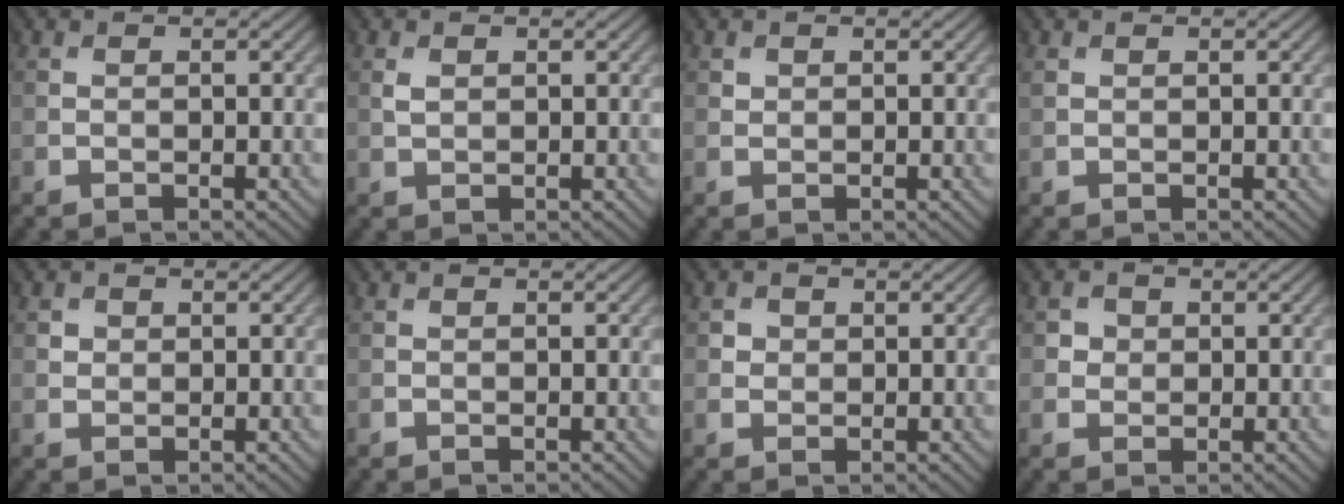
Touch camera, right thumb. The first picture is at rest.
{"total": 1.0, "force": [0.8, 0.5, 0.0], "torque": [-0.005, -0.001, 0.016]}
{"total": 1.3, "force": [1.1, 0.7, -0.4], "torque": [0.006, -0.002, 0.019]}
{"total": 1.0, "force": [0.7, 0.6, 0.4], "torque": [-0.011, -0.001, 0.013]}
{"total": 1.3, "force": [0.7, 0.8, -0.8], "torque": [0.009, -0.005, 0.010]}
{"total": 0.0}
{"total": 1.4, "force": [0.6, 1.0, -0.8], "torque": [0.011, -0.004, 0.007]}
{"total": 1.7, "force": [0.5, 1.3, -0.9], "torque": [0.015, -0.005, 0.004]}